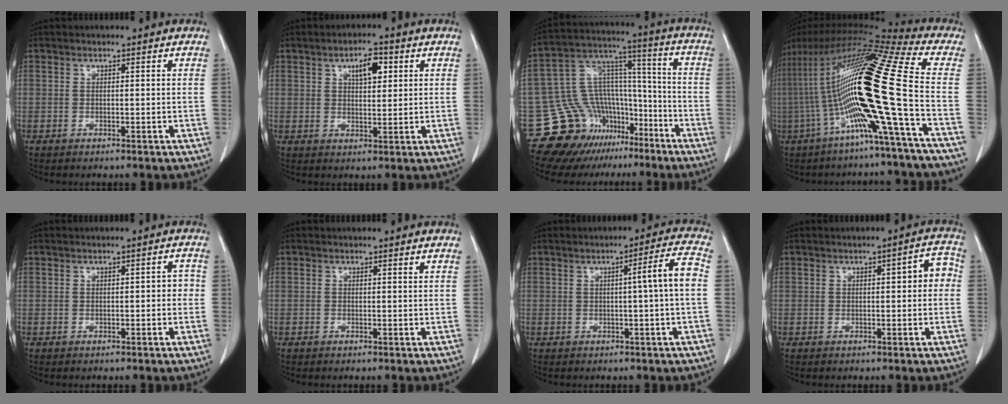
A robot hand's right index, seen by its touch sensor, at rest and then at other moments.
{"total": 5.0, "force": [2.1, 1.9, 4.1], "torque": [-0.067, 0.003, 0.035]}
{"total": 17.7, "force": [-11.1, 11.9, 7.1], "torque": [-0.117, 0.086, -0.174]}
{"total": 23.7, "force": [-4.3, -0.6, 23.3], "torque": [-0.459, 0.003, -0.099]}
{"total": 1.7, "force": [-0.3, 0.8, 1.5], "torque": [-0.012, 0.007, -0.003]}
{"total": 0.0}
{"total": 5.3, "force": [-0.2, -0.8, 5.2], "torque": [-0.073, 0.007, -0.002]}
{"total": 3.8, "force": [0.2, 1.2, 3.6], "torque": [-0.037, 0.019, -0.002]}